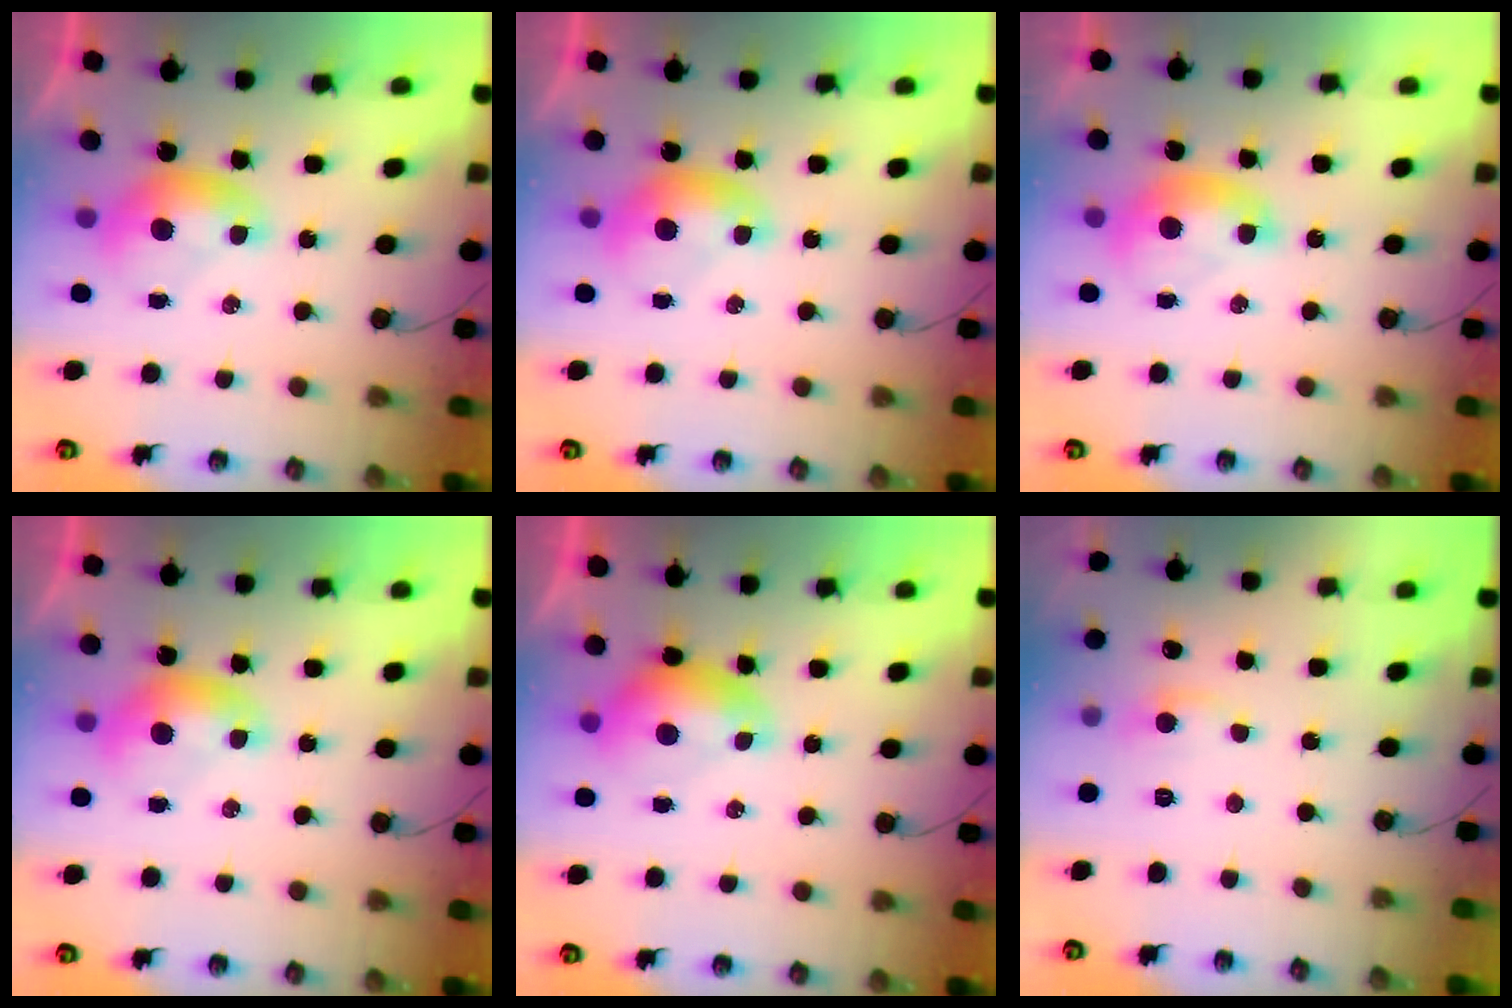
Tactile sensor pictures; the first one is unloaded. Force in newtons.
{"total": 0.0}
{"total": 1.6, "press": 1.6, "slide": 0.2}
{"total": 0.0}
{"total": 0.0}
{"total": 1.7, "press": 1.6, "slide": 0.7}